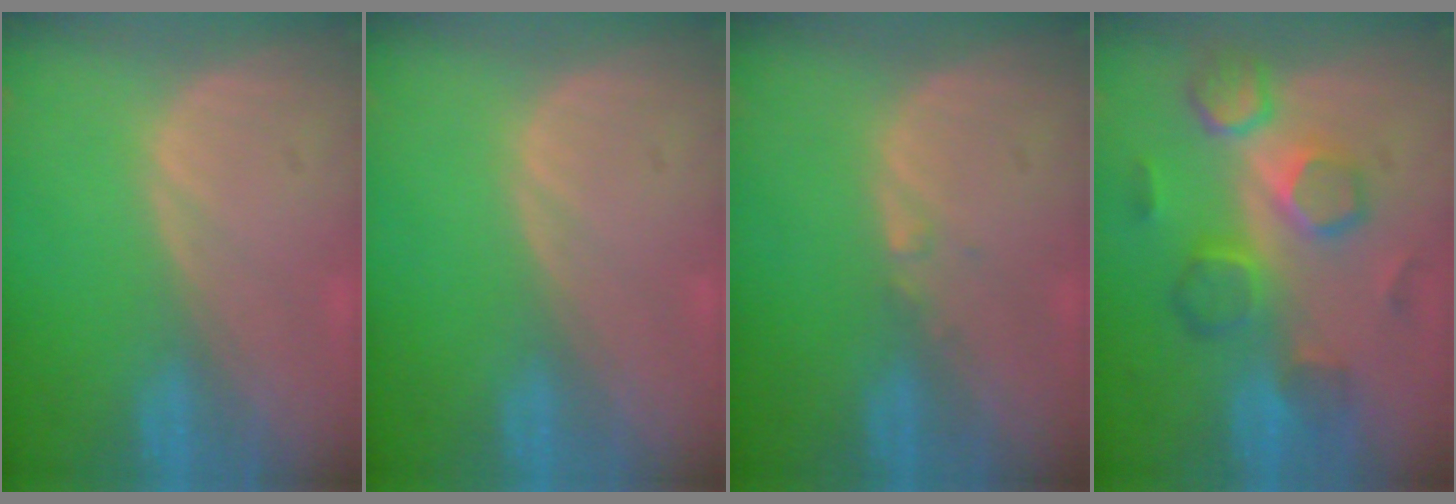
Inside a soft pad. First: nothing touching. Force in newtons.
{"total": 0.0}
{"total": 0.6, "press": 0.6, "slide": 0.2}
{"total": 8.3, "press": 8.2, "slide": 1.4}